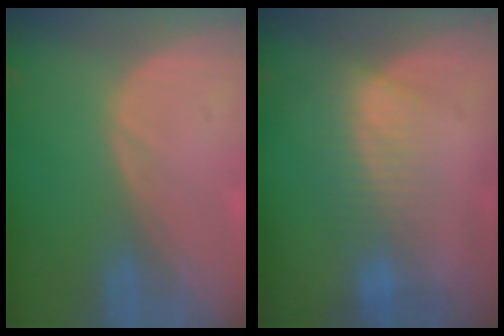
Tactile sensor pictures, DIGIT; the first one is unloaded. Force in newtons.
{"total": 7.2, "press": 6.1, "slide": 3.8}